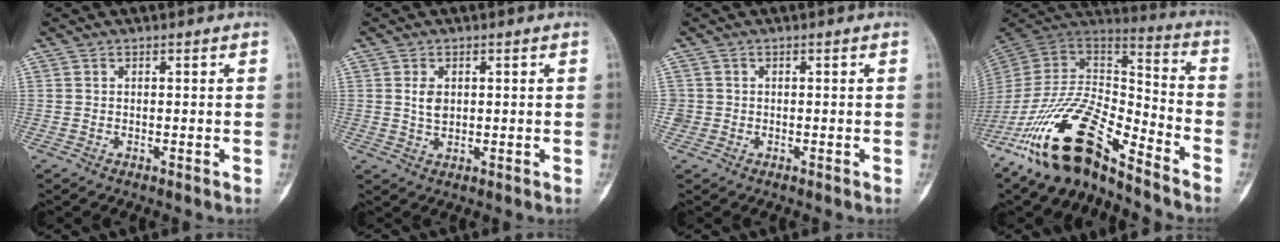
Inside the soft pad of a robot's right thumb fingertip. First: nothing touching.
{"total": 2.9, "force": [0.5, 2.0, 2.2], "torque": [-0.033, -0.003, 0.011]}
{"total": 1.3, "force": [-0.5, 1.2, 0.0], "torque": [0.007, 0.007, -0.015]}
{"total": 21.8, "force": [-15.0, 7.8, 13.9], "torque": [-0.257, 0.076, -0.274]}